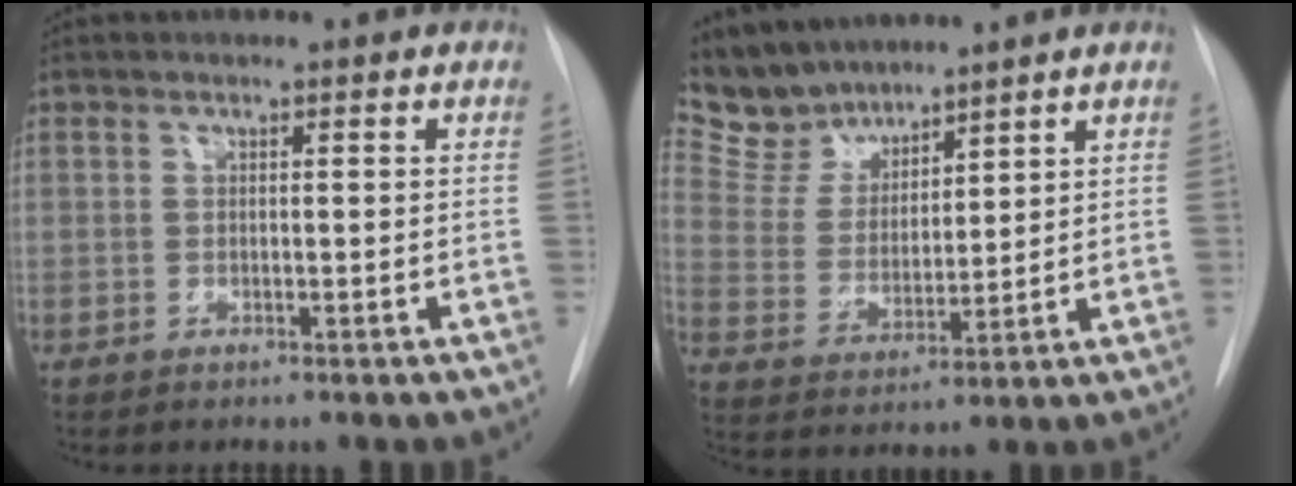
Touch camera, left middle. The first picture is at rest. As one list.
[{"total": 8.2, "force": [7.6, 3.0, 0.7], "torque": [-0.026, 0.011, 0.165]}]